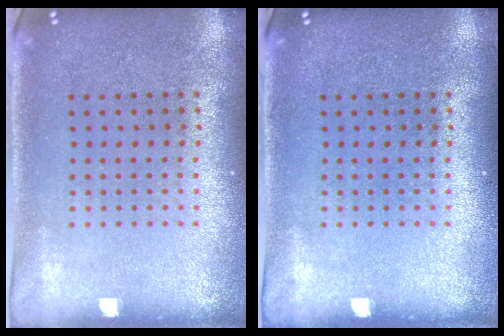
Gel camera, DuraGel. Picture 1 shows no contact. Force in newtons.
{"total": 0.0}